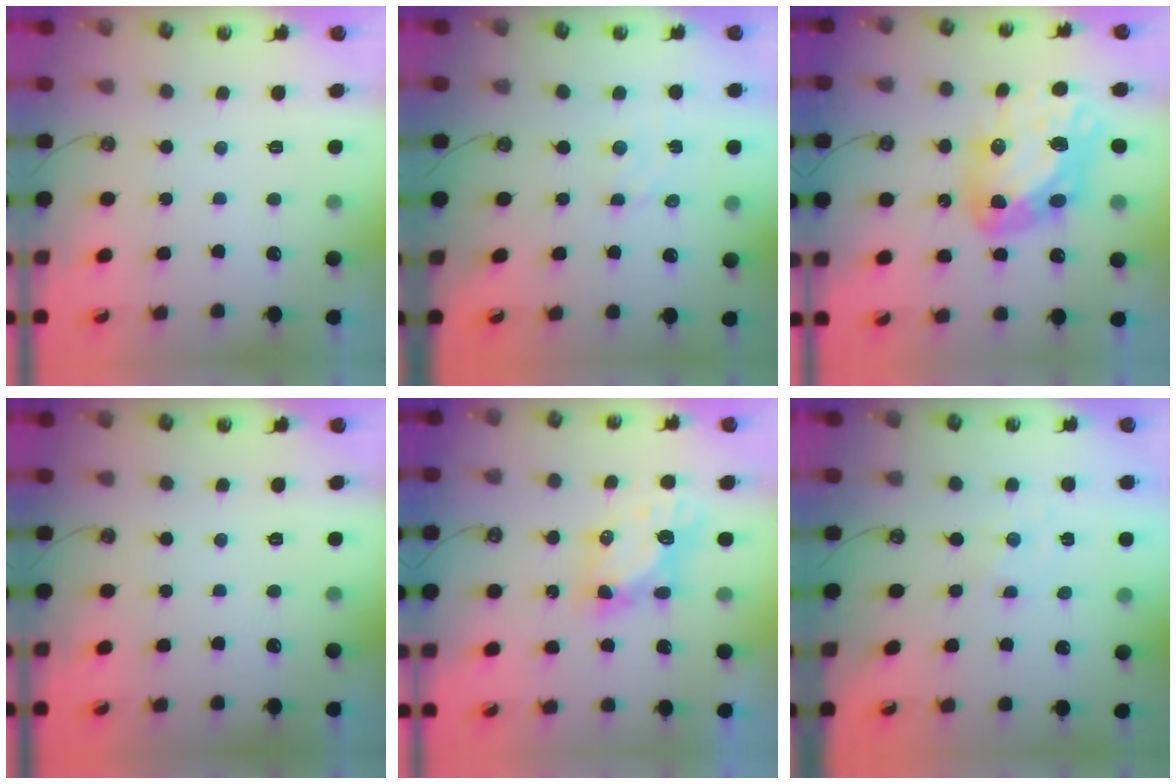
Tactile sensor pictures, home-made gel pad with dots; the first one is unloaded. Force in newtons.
{"total": 2.8, "press": 2.7, "slide": 0.4}
{"total": 18.0, "press": 17.9, "slide": 1.8}
{"total": 0.0}
{"total": 6.8, "press": 6.8, "slide": 0.6}
{"total": 0.0}